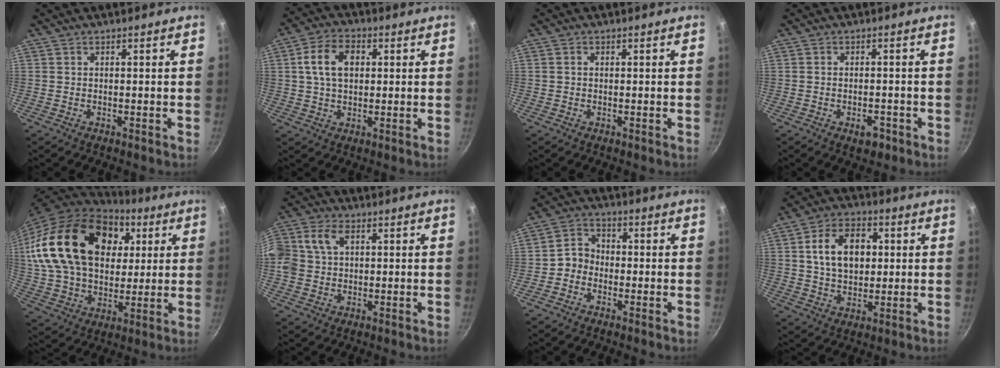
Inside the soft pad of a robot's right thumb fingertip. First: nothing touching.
{"total": 9.0, "force": [1.8, 6.1, 6.4], "torque": [-0.102, 0.013, 0.026]}
{"total": 0.6, "force": [0.0, 0.6, 0.3], "torque": [-0.005, 0.004, 0.000]}
{"total": 3.2, "force": [-1.7, 1.8, 2.0], "torque": [-0.021, 0.013, -0.019]}
{"total": 29.5, "force": [9.0, 19.8, 20.0], "torque": [-0.348, 0.000, 0.159]}
{"total": 12.6, "force": [3.0, 9.5, 7.7], "torque": [-0.179, 0.035, 0.048]}
{"total": 4.6, "force": [-1.3, 4.0, 1.9], "torque": [-0.008, 0.020, -0.037]}
{"total": 12.1, "force": [2.3, 8.3, 8.5], "torque": [-0.120, 0.006, 0.035]}